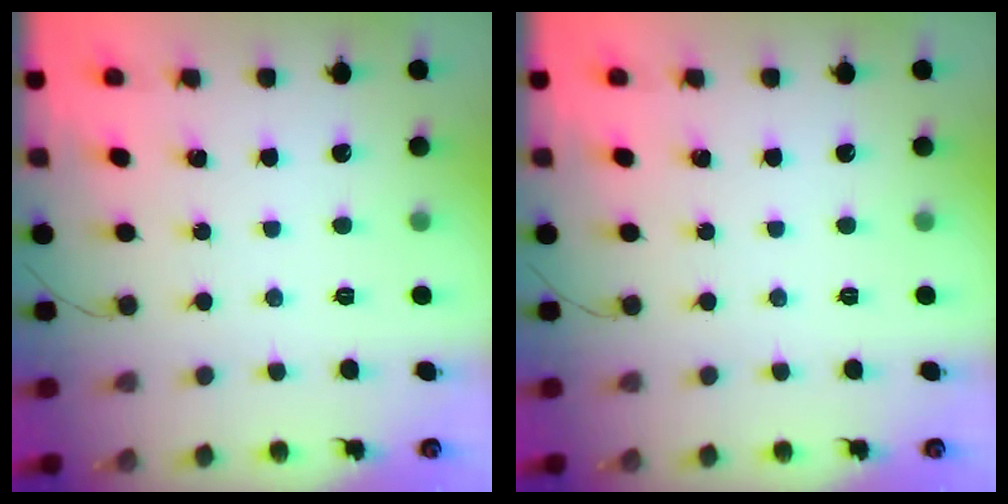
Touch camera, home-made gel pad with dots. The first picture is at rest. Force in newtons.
{"total": 0.0}